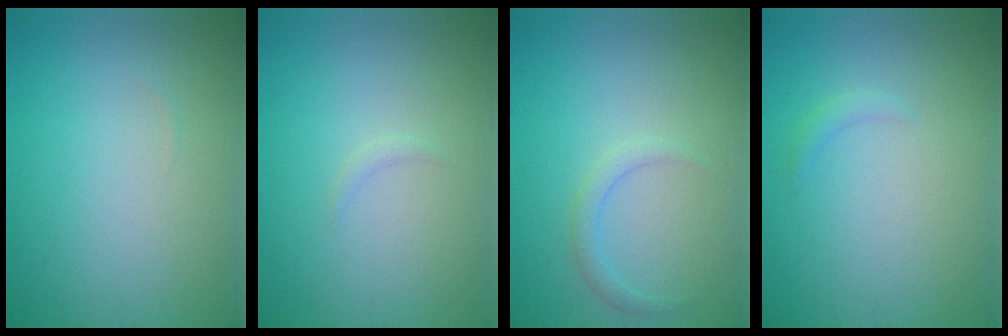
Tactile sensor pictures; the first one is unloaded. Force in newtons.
{"total": 0.5, "press": 0.5, "slide": 0.1}
{"total": 1.3, "press": 1.3, "slide": 0.1}
{"total": 0.9, "press": 0.9, "slide": 0.1}